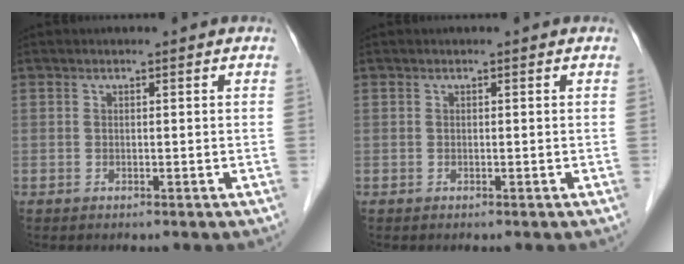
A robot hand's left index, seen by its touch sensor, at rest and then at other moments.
{"total": 0.0}